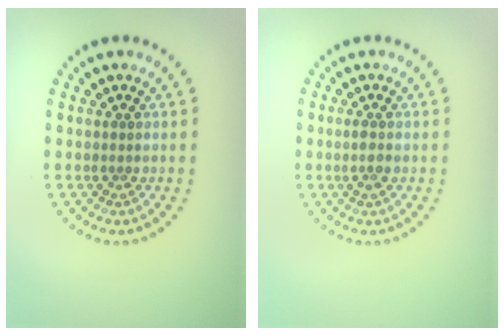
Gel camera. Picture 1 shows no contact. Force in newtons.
{"total": 1.1, "press": 1.1, "slide": 0.3}